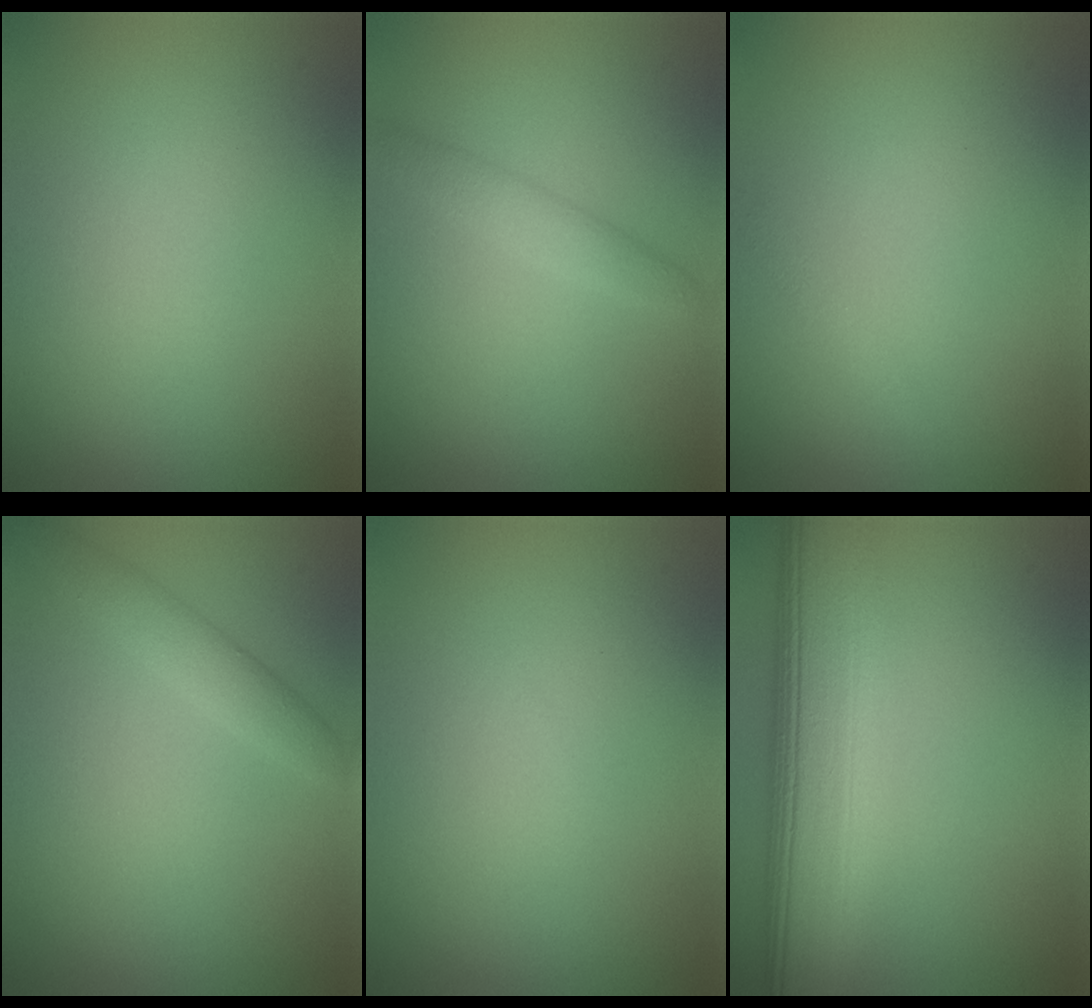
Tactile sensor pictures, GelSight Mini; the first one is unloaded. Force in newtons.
{"total": 2.0, "press": 2.0, "slide": 0.1}
{"total": 0.8, "press": 0.8, "slide": 0.0}
{"total": 2.3, "press": 2.3, "slide": 0.1}
{"total": 0.0}
{"total": 11.1, "press": 11.0, "slide": 0.8}